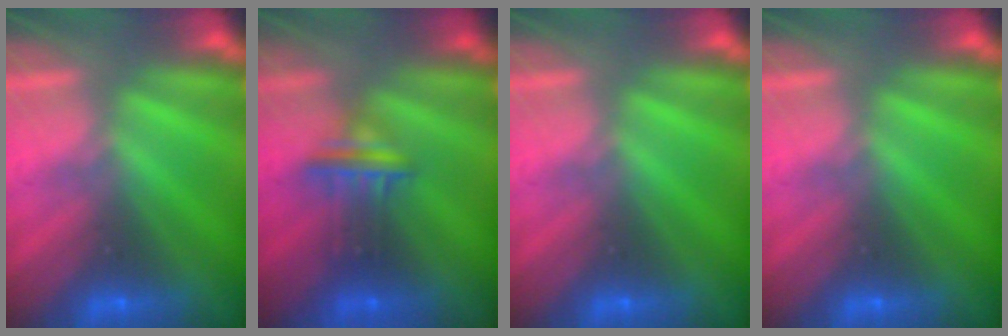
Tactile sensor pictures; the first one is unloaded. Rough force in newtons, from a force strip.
{"total": 3.0}
{"total": 0.0}
{"total": 0.0}